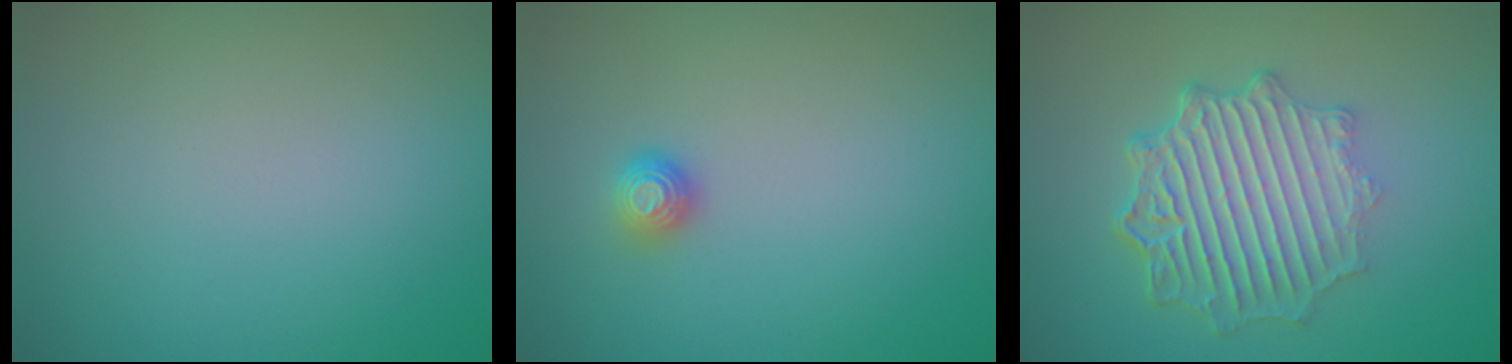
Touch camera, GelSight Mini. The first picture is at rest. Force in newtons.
{"total": 1.2, "press": 1.1, "slide": 0.4}
{"total": 7.2, "press": 5.2, "slide": 4.9}